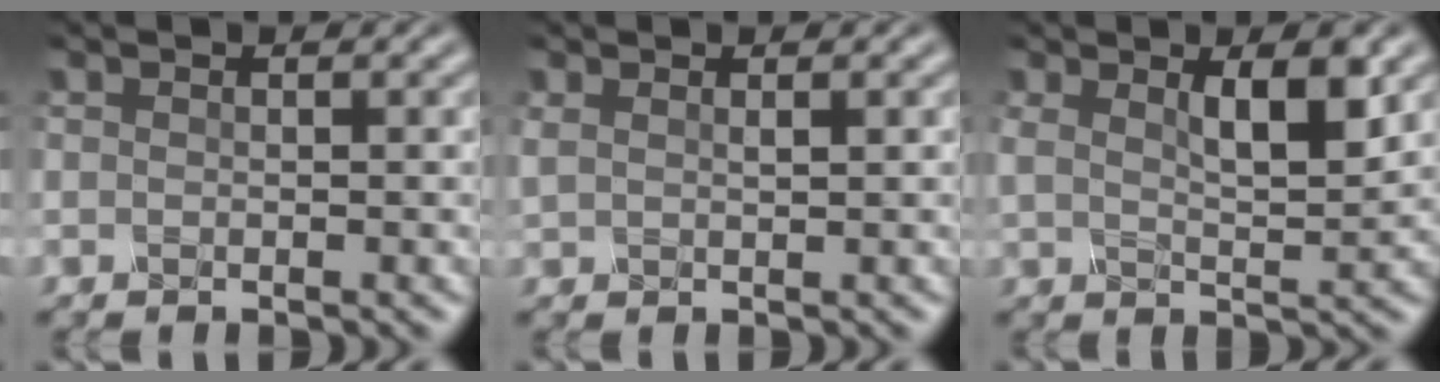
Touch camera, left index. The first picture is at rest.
{"total": 1.2, "force": [0.8, 0.4, 0.8], "torque": [-0.021, -0.001, 0.019]}
{"total": 4.2, "force": [2.0, 1.2, 3.6], "torque": [-0.063, -0.004, 0.034]}